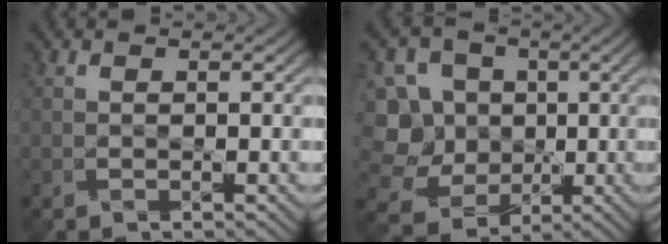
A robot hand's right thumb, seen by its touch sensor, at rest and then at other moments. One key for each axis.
{"total": 12.4, "fx": 0.5, "fy": 11.2, "fz": 5.4, "tx": -0.221, "ty": 0.039, "tz": -0.003}